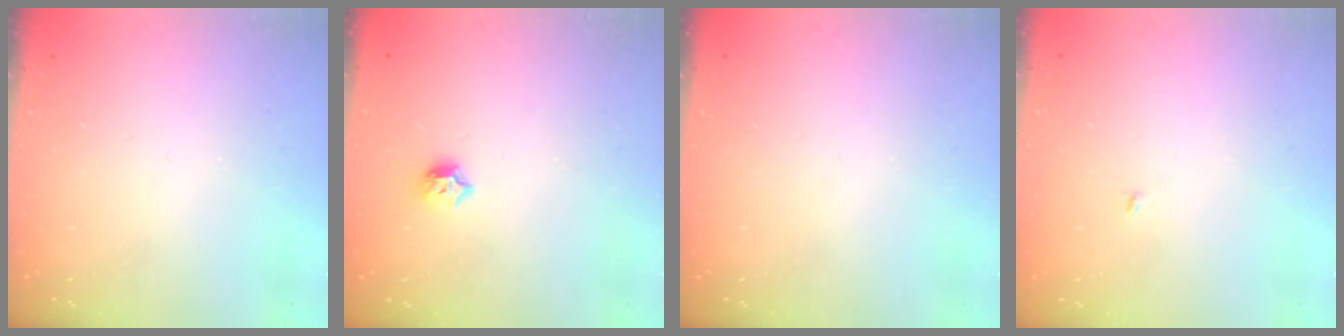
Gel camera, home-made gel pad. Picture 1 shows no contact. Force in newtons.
{"total": 5.6, "press": 5.6, "slide": 0.8}
{"total": 0.0}
{"total": 1.9, "press": 1.9, "slide": 0.2}